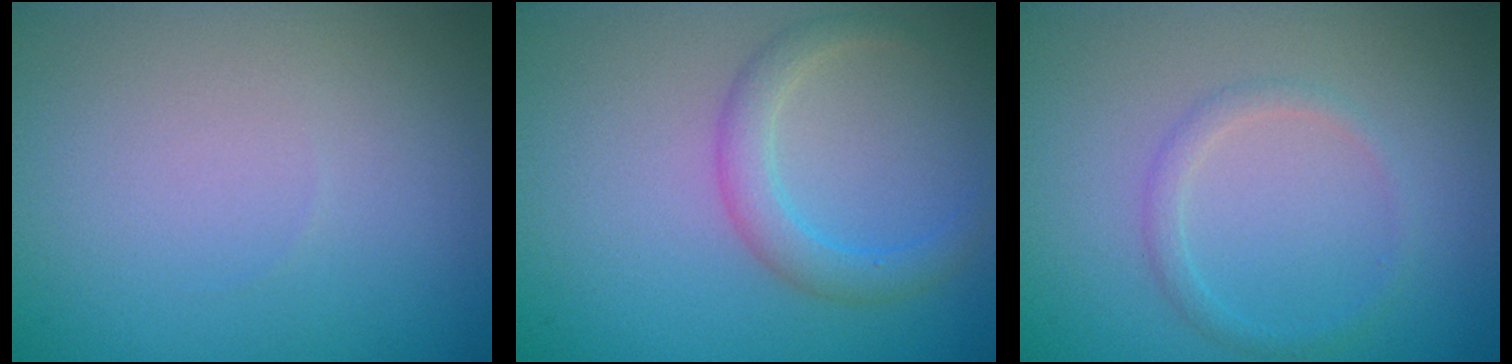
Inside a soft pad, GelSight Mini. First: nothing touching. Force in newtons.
{"total": 2.5, "press": 2.5, "slide": 0.1}
{"total": 1.3, "press": 1.3, "slide": 0.1}